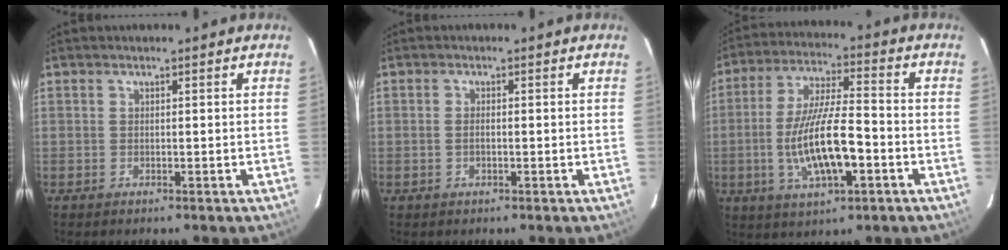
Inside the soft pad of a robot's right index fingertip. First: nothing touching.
{"total": 1.2, "force": [-0.4, 0.7, 1.0], "torque": [-0.020, 0.001, -0.007]}
{"total": 14.3, "force": [-4.0, 3.9, 13.1], "torque": [-0.260, -0.009, -0.066]}